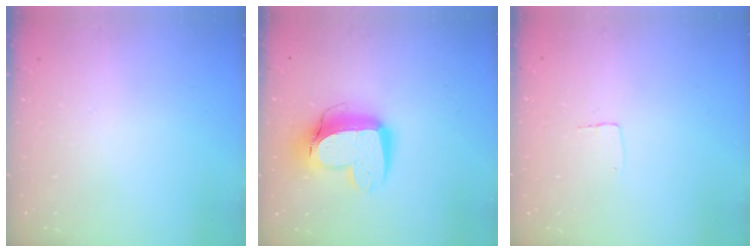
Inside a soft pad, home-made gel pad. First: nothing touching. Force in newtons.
{"total": 13.6, "press": 13.5, "slide": 1.4}
{"total": 2.6, "press": 2.6, "slide": 0.1}